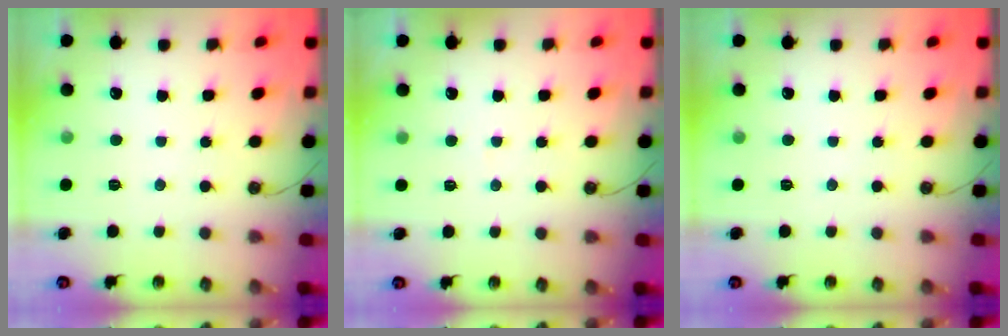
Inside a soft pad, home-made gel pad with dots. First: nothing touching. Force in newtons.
{"total": 2.9, "press": 2.9, "slide": 0.2}
{"total": 0.0}